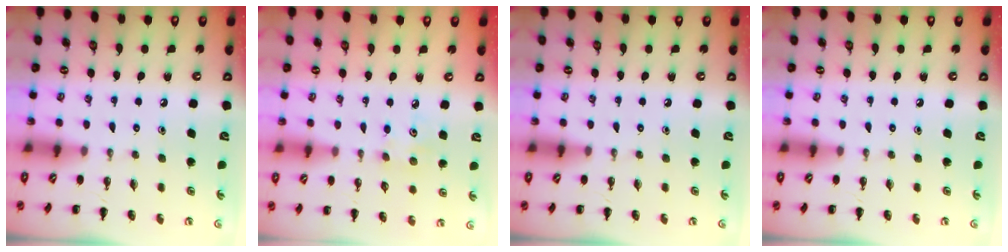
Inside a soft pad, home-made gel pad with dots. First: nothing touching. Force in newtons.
{"total": 3.8, "press": 3.7, "slide": 0.8}
{"total": 0.0}
{"total": 0.0}